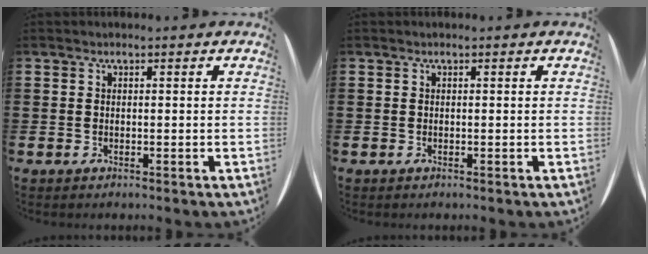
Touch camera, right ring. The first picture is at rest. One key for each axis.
{"total": 0.0}